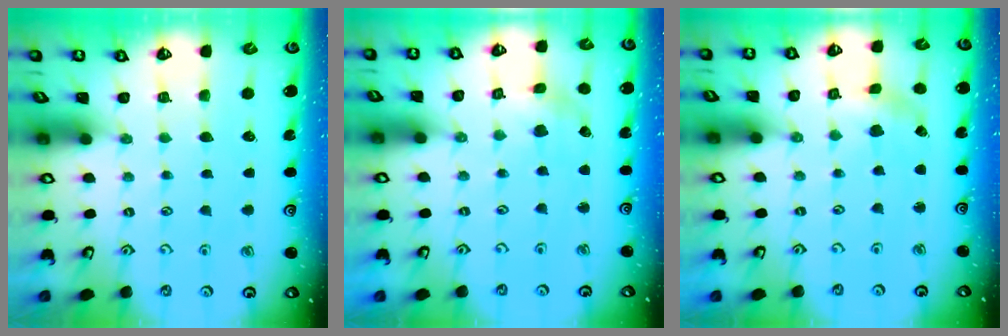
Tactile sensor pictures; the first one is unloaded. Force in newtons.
{"total": 3.7, "press": 3.7, "slide": 0.3}
{"total": 0.8, "press": 0.8, "slide": 0.2}